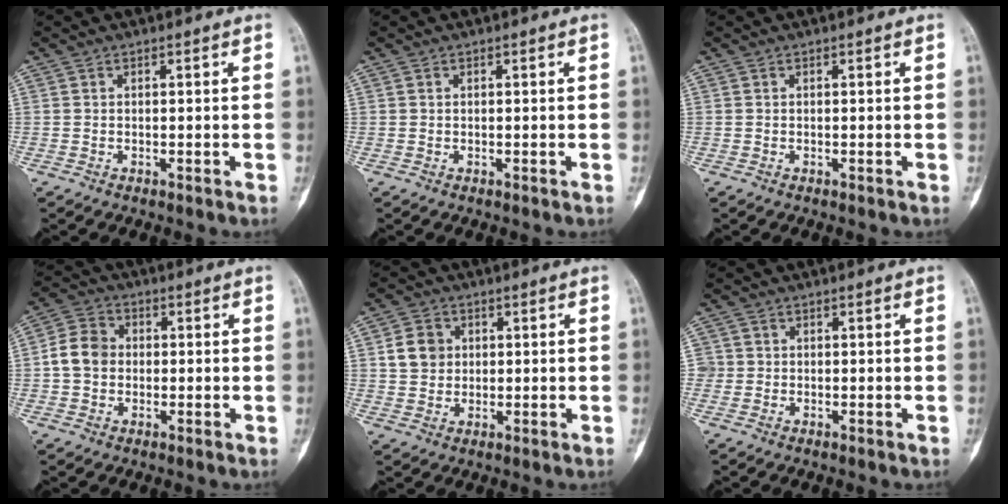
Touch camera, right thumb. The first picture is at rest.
{"total": 0.0}
{"total": 0.0}
{"total": 6.8, "force": [-0.1, 5.7, 3.7], "torque": [-0.057, 0.017, -0.013]}
{"total": 5.8, "force": [1.2, 5.1, 2.5], "torque": [-0.022, -0.002, 0.019]}
{"total": 1.9, "force": [0.0, 1.9, 0.2], "torque": [0.010, 0.006, -0.003]}